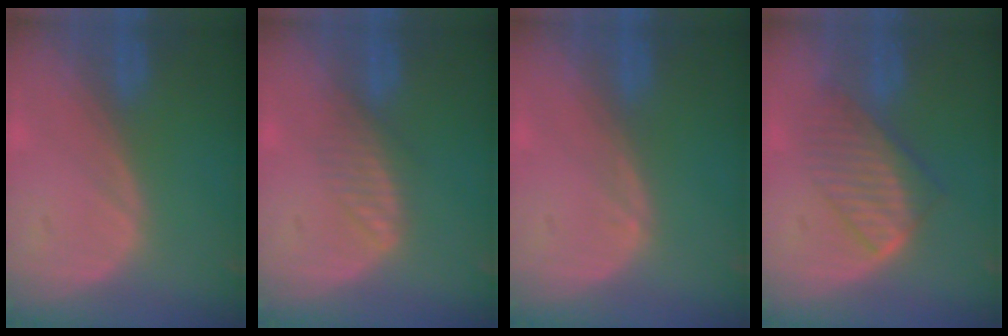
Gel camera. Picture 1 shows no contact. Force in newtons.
{"total": 2.7, "press": 2.7, "slide": 0.2}
{"total": 0.8, "press": 0.7, "slide": 0.1}
{"total": 6.7, "press": 6.3, "slide": 2.3}